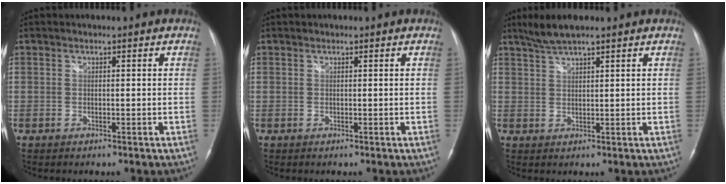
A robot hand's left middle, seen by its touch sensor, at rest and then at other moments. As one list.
[{"total": 0.0}, {"total": 4.3, "force": [3.6, 0.2, 2.4], "torque": [-0.058, 0.011, 0.072]}]